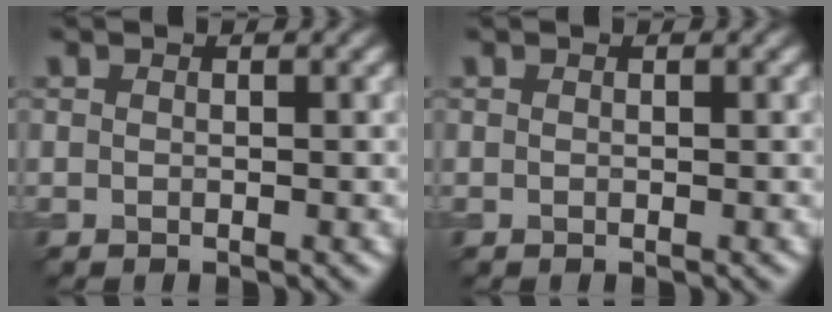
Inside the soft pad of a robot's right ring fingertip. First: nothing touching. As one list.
[{"total": 0.0}]